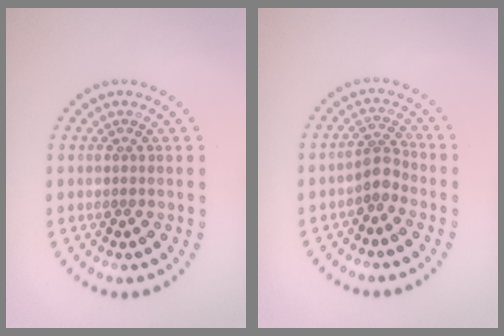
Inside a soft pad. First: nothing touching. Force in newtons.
{"total": 2.3, "press": 1.8, "slide": 1.5}